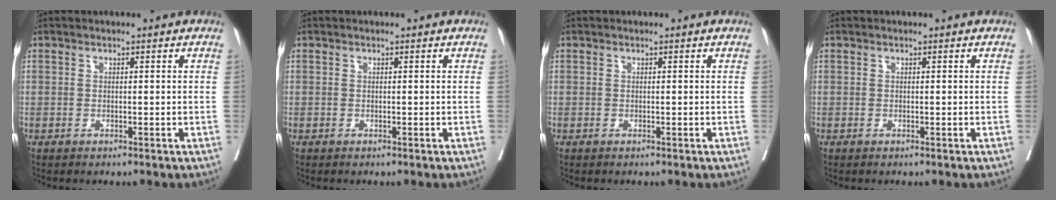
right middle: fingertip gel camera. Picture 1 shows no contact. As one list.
[{"total": 0.0}, {"total": 0.0}, {"total": 0.0}]